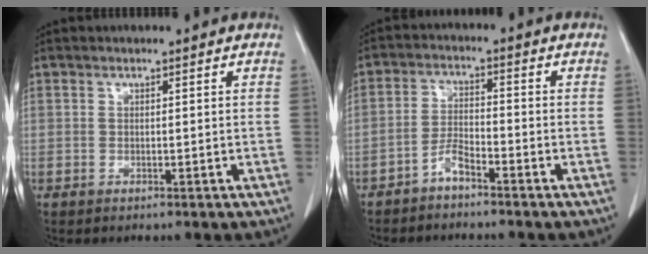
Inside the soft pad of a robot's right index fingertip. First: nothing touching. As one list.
[{"total": 3.4, "force": [-2.9, 0.6, 1.8], "torque": [-0.037, 0.004, -0.058]}]